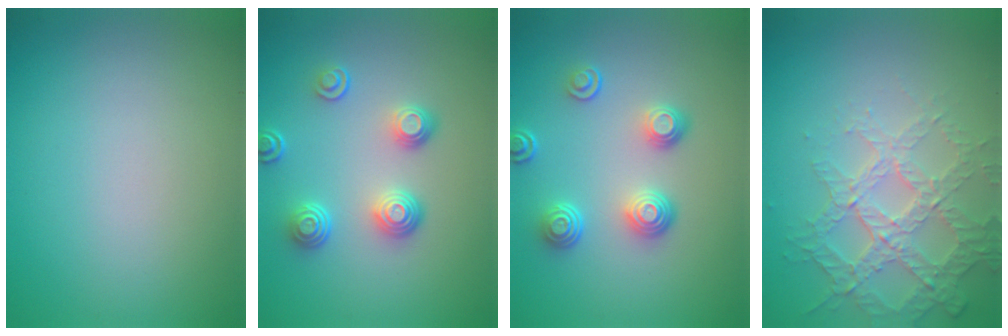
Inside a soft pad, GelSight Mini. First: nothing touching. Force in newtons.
{"total": 3.7, "press": 2.9, "slide": 2.3}
{"total": 3.7, "press": 2.9, "slide": 2.3}
{"total": 3.8, "press": 3.7, "slide": 0.9}